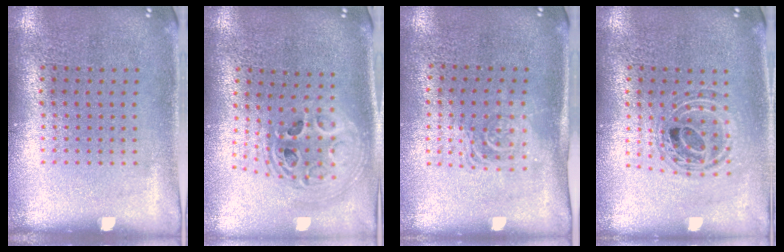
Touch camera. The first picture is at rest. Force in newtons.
{"total": 2.3, "press": 1.8, "slide": 1.5}
{"total": 1.6, "press": 1.3, "slide": 0.9}
{"total": 0.9, "press": 0.9, "slide": 0.2}